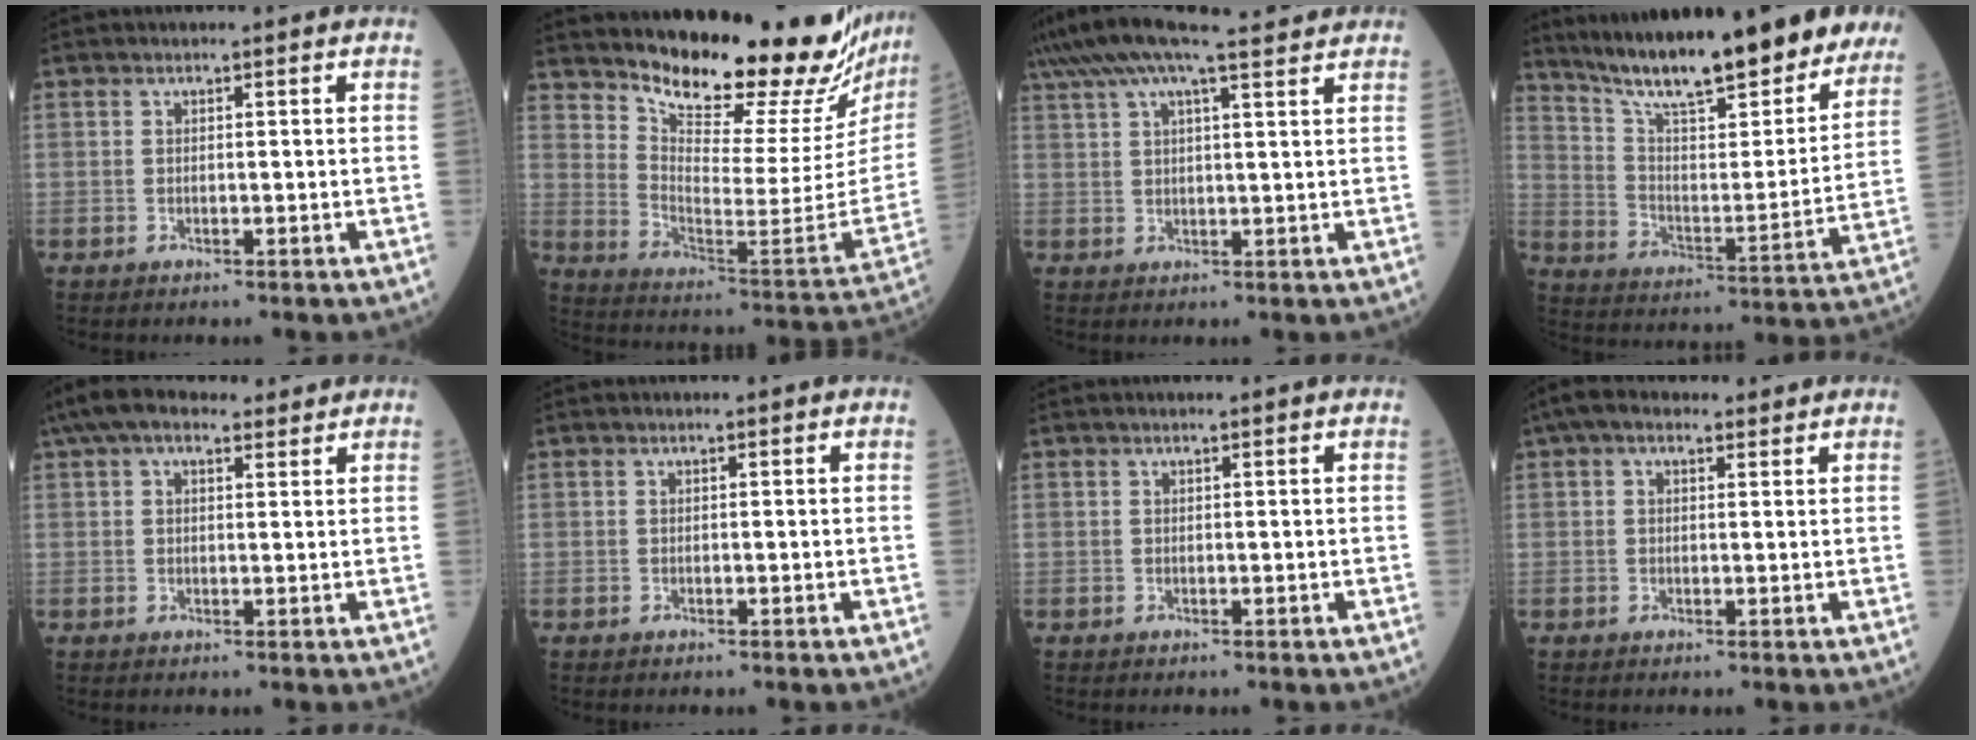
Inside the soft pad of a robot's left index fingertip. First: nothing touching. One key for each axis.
{"total": 26.0, "fx": 23.8, "fy": 2.9, "fz": 10.0, "tx": -0.161, "ty": -0.129, "tz": 0.320}
{"total": 15.9, "fx": 13.2, "fy": 1.4, "fz": 8.7, "tx": -0.171, "ty": 0.051, "tz": 0.204}
{"total": 26.1, "fx": 21.7, "fy": 4.6, "fz": 13.7, "tx": -0.210, "ty": -0.031, "tz": 0.308}
{"total": 8.5, "fx": 6.4, "fy": 3.3, "fz": 4.6, "tx": -0.087, "ty": 0.051, "tz": 0.110}
{"total": 0.0}
{"total": 0.7, "fx": 0.6, "fy": 0.0, "fz": 0.4, "tx": -0.010, "ty": 0.007, "tz": 0.010}
{"total": 5.2, "fx": 3.6, "fy": 2.3, "fz": 2.9, "tx": -0.059, "ty": 0.043, "tz": 0.063}